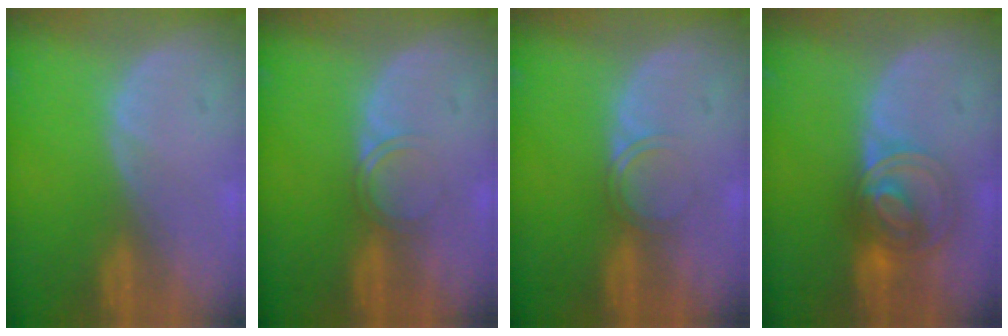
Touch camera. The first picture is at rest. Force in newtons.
{"total": 2.0, "press": 2.0, "slide": 0.2}
{"total": 2.0, "press": 2.0, "slide": 0.2}
{"total": 7.2, "press": 6.3, "slide": 3.5}